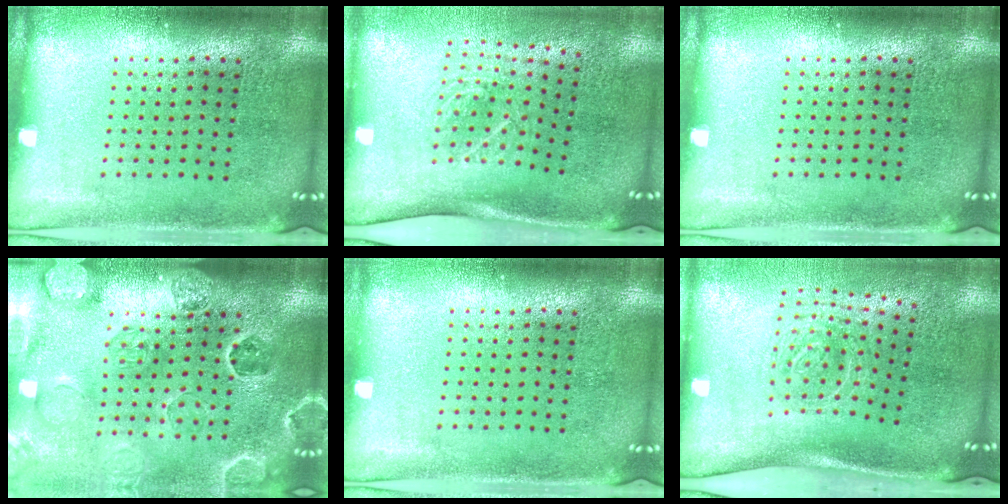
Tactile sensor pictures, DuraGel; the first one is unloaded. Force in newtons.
{"total": 1.9, "press": 1.3, "slide": 1.4}
{"total": 0.0}
{"total": 2.7, "press": 2.7, "slide": 0.3}
{"total": 0.0}
{"total": 1.9, "press": 1.3, "slide": 1.4}